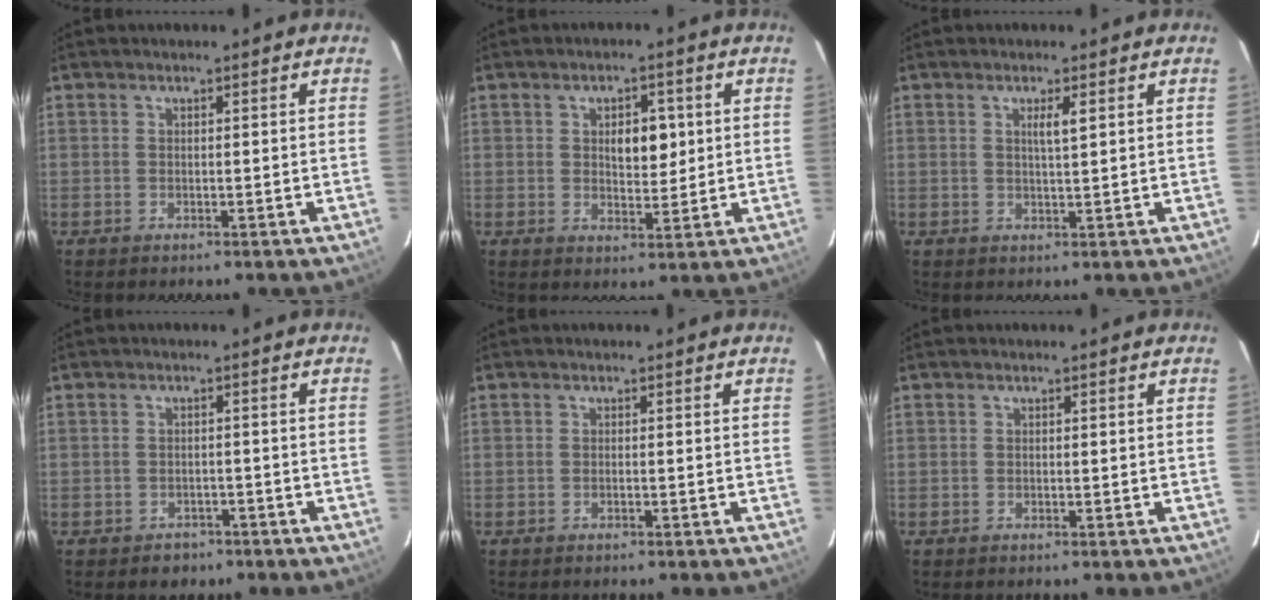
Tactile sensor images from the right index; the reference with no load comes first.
{"total": 5.3, "force": [1.2, 2.7, 4.4], "torque": [-0.064, 0.003, 0.024]}
{"total": 2.3, "force": [0.9, 0.0, 2.1], "torque": [-0.042, -0.001, 0.016]}
{"total": 2.4, "force": [-1.5, 1.9, 0.4], "torque": [-0.007, 0.006, -0.017]}
{"total": 0.0}
{"total": 0.0}